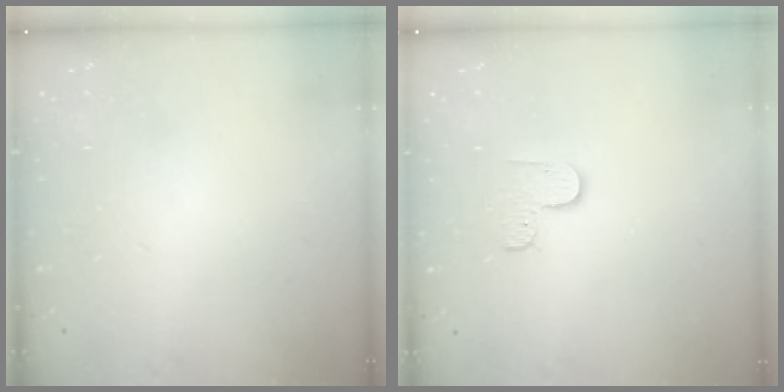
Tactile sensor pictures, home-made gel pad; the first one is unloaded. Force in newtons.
{"total": 3.5, "press": 3.5, "slide": 0.4}